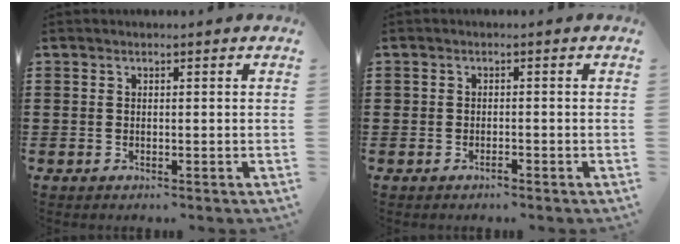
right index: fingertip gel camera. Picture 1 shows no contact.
{"total": 0.9, "force": [-0.8, 0.4, 0.3], "torque": [-0.008, -0.001, -0.016]}